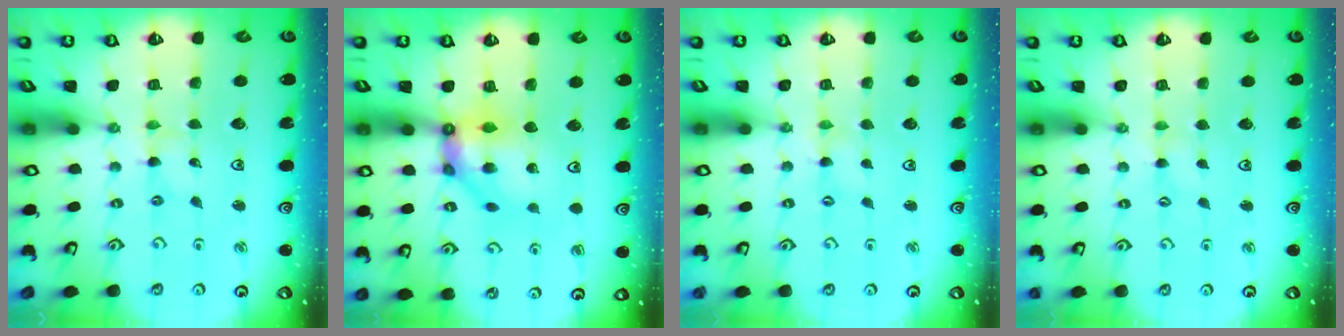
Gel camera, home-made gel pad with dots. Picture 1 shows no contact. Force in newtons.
{"total": 11.1, "press": 11.0, "slide": 1.1}
{"total": 0.0}
{"total": 0.0}